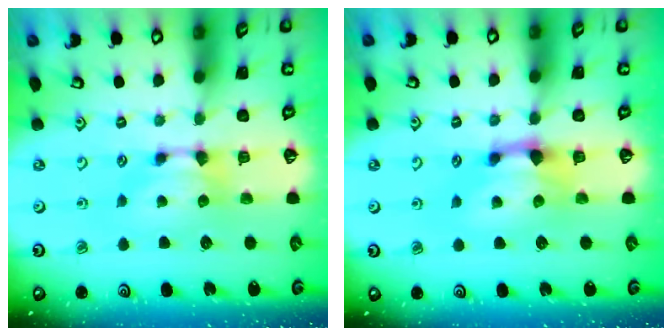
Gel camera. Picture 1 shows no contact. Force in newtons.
{"total": 1.7, "press": 1.1, "slide": 1.3}